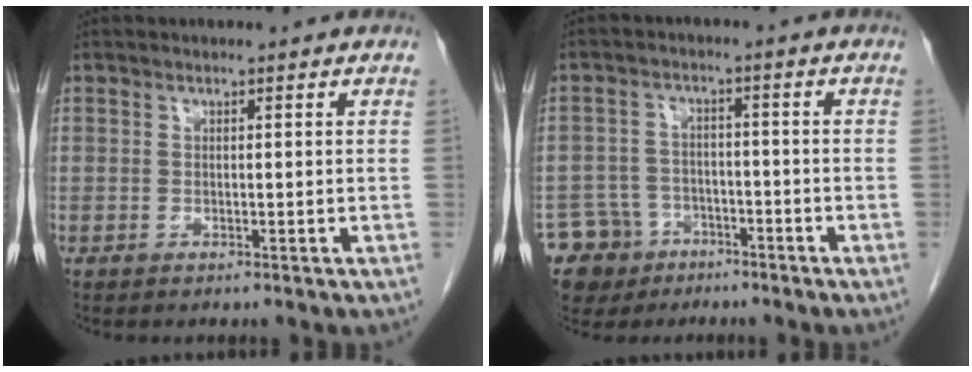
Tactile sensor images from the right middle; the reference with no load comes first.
{"total": 8.1, "force": [-5.0, 6.3, 0.9], "torque": [-0.026, 0.006, -0.078]}